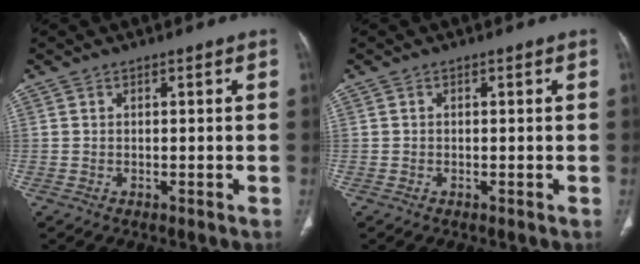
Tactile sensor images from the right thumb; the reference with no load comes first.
{"total": 0.0}